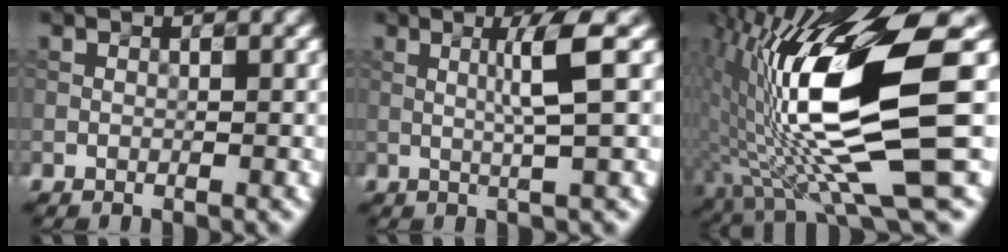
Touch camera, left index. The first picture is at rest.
{"total": 3.3, "force": [0.6, 0.0, 3.3], "torque": [-0.061, 0.003, 0.011]}
{"total": 15.3, "force": [-0.4, 3.2, 14.9], "torque": [-0.266, 0.007, 0.001]}